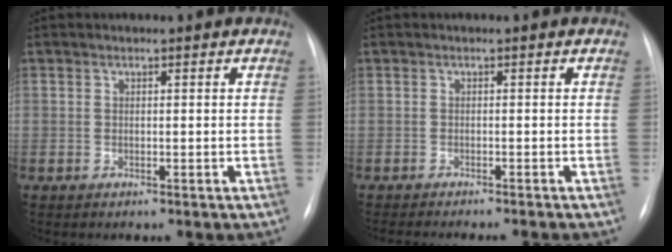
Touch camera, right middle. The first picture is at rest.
{"total": 9.9, "force": [-8.9, 0.5, 4.3], "torque": [-0.041, -0.017, -0.113]}